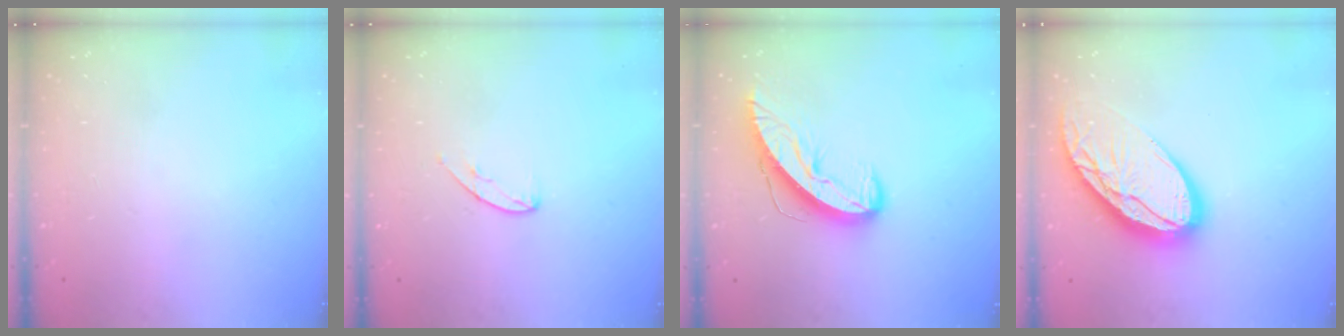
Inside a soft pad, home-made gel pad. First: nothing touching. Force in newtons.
{"total": 4.9, "press": 4.9, "slide": 0.5}
{"total": 10.2, "press": 10.1, "slide": 1.3}
{"total": 18.5, "press": 18.4, "slide": 1.6}